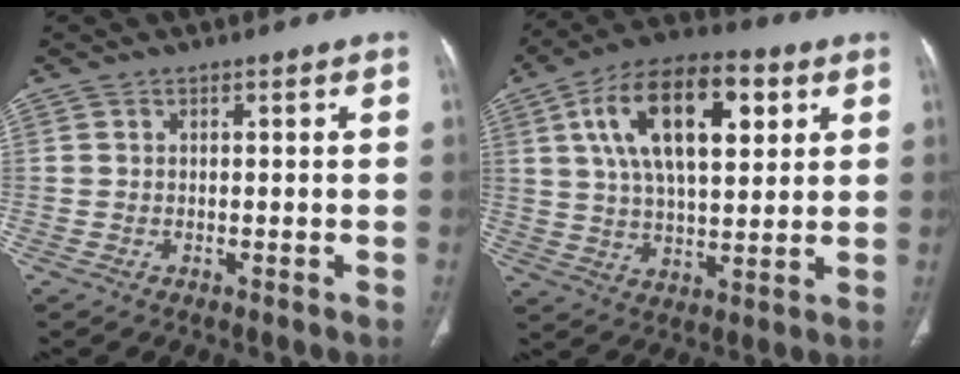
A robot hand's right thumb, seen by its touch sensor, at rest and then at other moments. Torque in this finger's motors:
{"motor_torque": [0.75, 4.27, 1.47, -0.23, 0.56]}